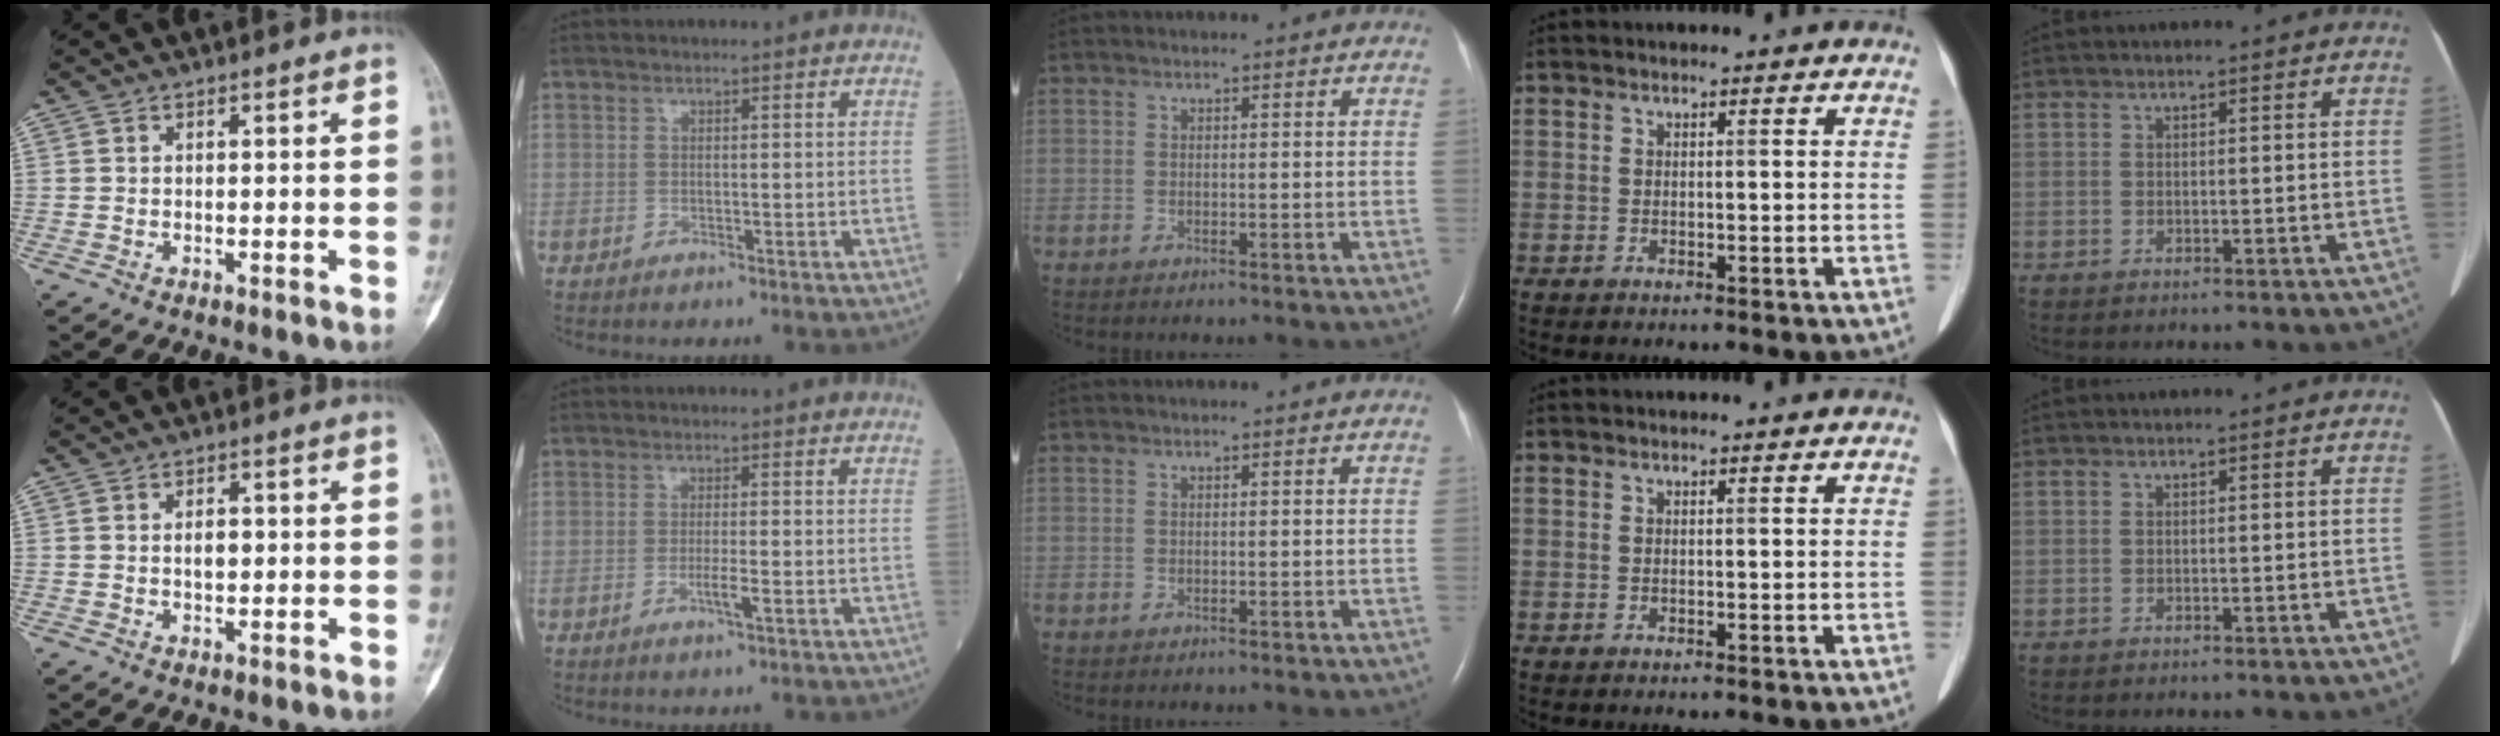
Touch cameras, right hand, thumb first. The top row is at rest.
{"thumb": {"total": 2.2, "force": [0.1, 1.3, 1.8], "torque": [-0.020, 0.001, 0.001]}, "index": {"total": 2.3, "force": [-0.9, -0.1, 2.1], "torque": [-0.040, -0.002, -0.014]}}